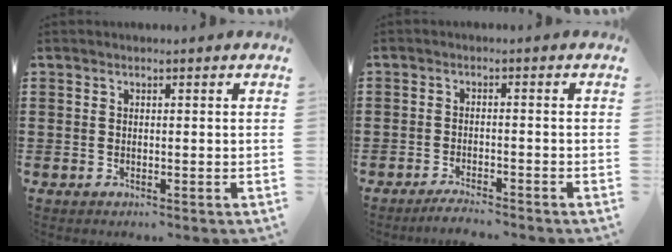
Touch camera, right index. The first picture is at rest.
{"total": 2.4, "force": [-2.3, -0.2, 0.7], "torque": [-0.013, 0.001, -0.045]}